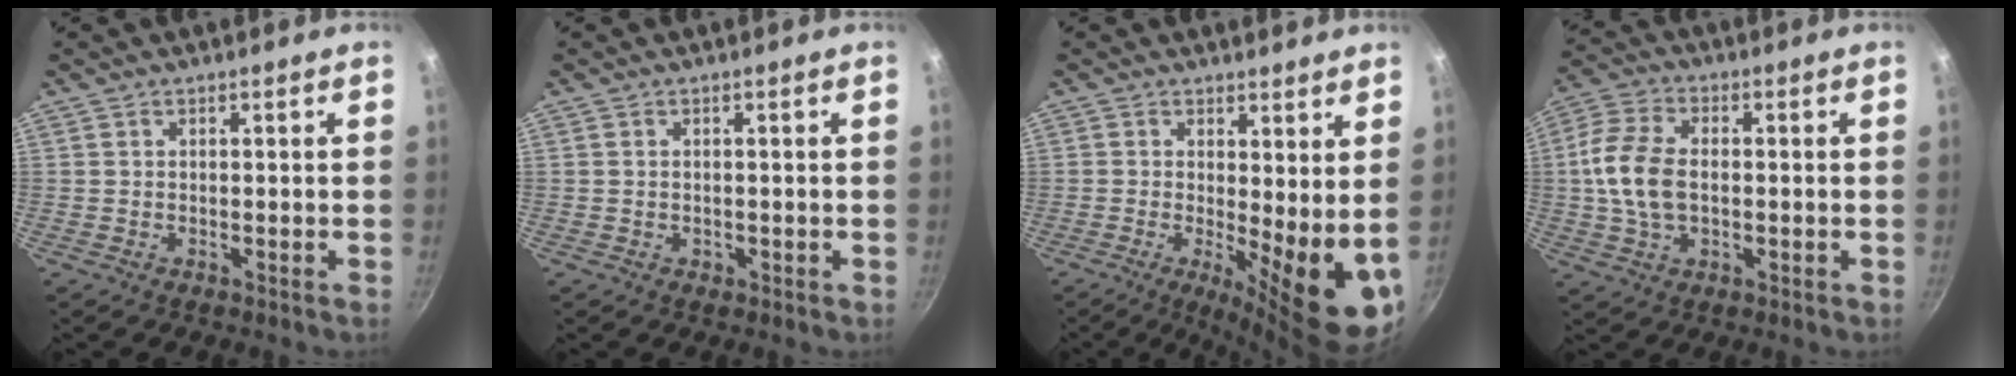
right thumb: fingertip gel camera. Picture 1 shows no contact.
{"total": 0.7, "force": [-0.1, 0.6, 0.4], "torque": [-0.001, 0.001, -0.002]}
{"total": 12.4, "force": [-0.2, 3.9, 11.8], "torque": [-0.134, -0.023, 0.004]}
{"total": 11.5, "force": [-0.2, 7.3, 8.8], "torque": [-0.172, 0.017, -0.012]}